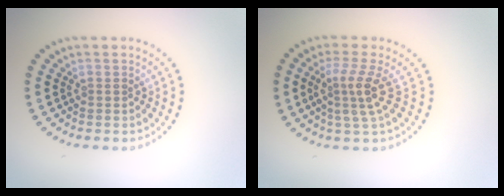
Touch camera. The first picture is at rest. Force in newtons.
{"total": 3.1, "press": 2.2, "slide": 2.1}